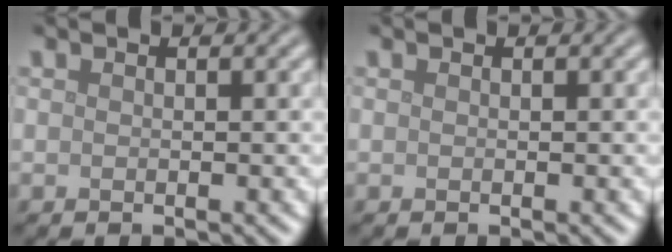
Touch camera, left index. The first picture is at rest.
{"total": 0.0}